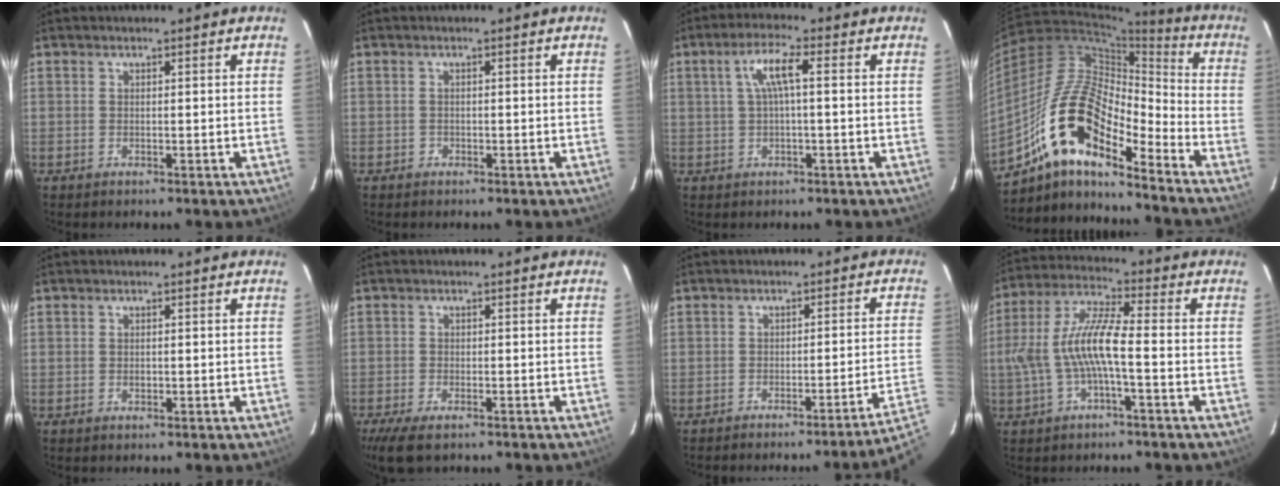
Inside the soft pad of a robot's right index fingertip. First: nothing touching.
{"total": 0.7, "force": [-0.5, 0.5, 0.0], "torque": [0.001, 0.004, -0.008]}
{"total": 5.1, "force": [0.6, 0.7, 5.0], "torque": [-0.096, 0.010, 0.014]}
{"total": 18.2, "force": [-11.6, 5.8, 12.7], "torque": [-0.230, 0.001, -0.232]}
{"total": 0.8, "force": [-0.2, 0.5, 0.5], "torque": [-0.008, 0.002, -0.002]}
{"total": 5.9, "force": [-4.2, 2.1, 3.6], "torque": [-0.086, -0.021, -0.078]}
{"total": 6.4, "force": [-4.6, -3.5, 2.8], "torque": [-0.046, -0.014, -0.058]}
{"total": 10.3, "force": [-2.0, 2.1, 9.9], "torque": [-0.210, 0.011, -0.035]}